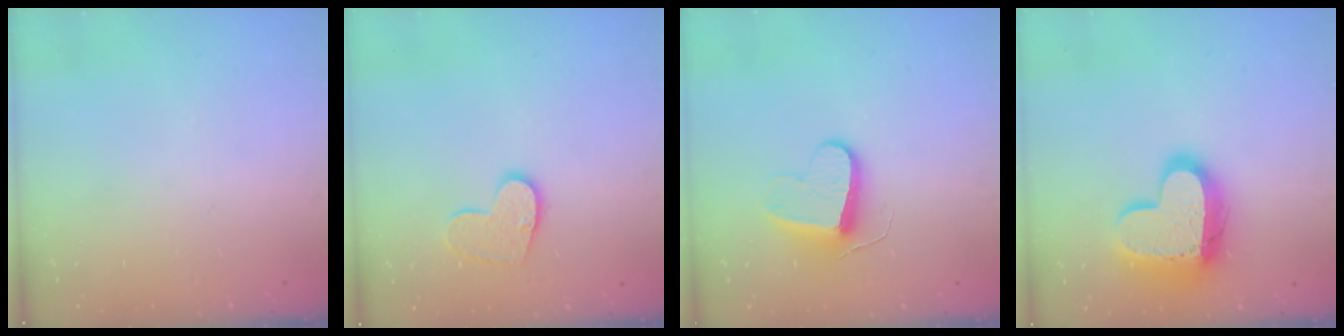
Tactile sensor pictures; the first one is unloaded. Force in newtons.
{"total": 10.4, "press": 10.4, "slide": 0.7}
{"total": 9.6, "press": 9.5, "slide": 0.6}
{"total": 17.4, "press": 17.3, "slide": 1.5}